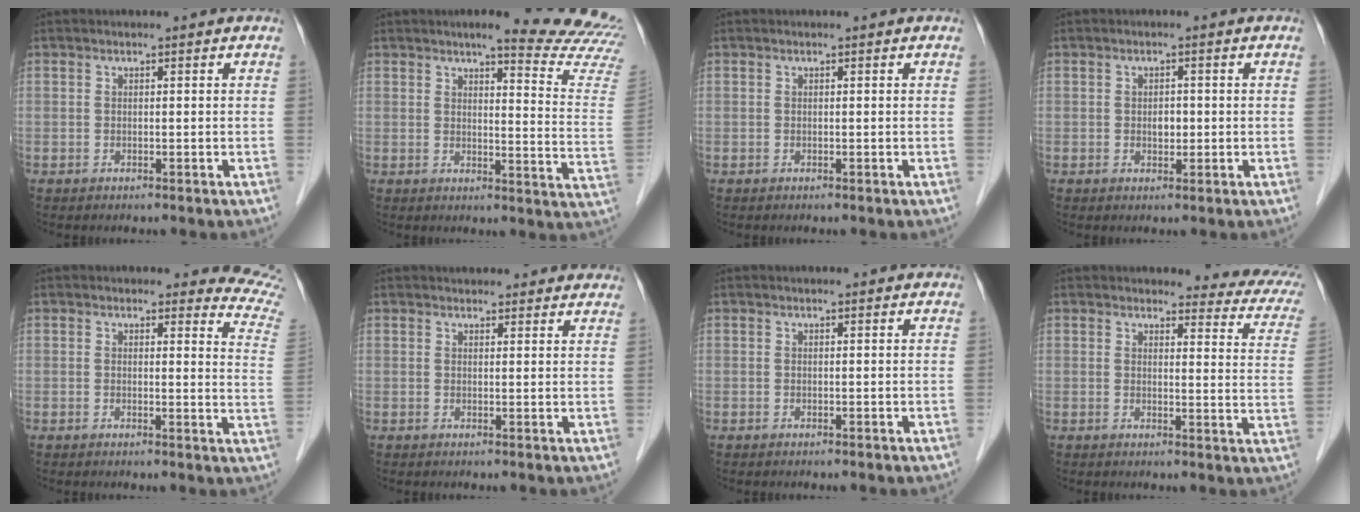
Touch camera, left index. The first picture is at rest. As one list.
[{"total": 15.3, "force": [14.2, -0.2, 5.8], "torque": [-0.062, -0.104, 0.140]}, {"total": 0.0}, {"total": 1.8, "force": [-0.4, 1.1, 1.3], "torque": [-0.019, -0.002, -0.005]}, {"total": 8.0, "force": [8.0, 0.4, 0.2], "torque": [0.021, -0.090, 0.044]}, {"total": 10.2, "force": [9.4, 2.8, 2.9], "torque": [-0.013, 0.018, 0.098]}, {"total": 2.3, "force": [2.0, 0.6, 0.9], "torque": [-0.012, 0.019, 0.018]}, {"total": 10.3, "force": [9.6, 2.2, 3.2], "torque": [-0.008, -0.053, 0.073]}]